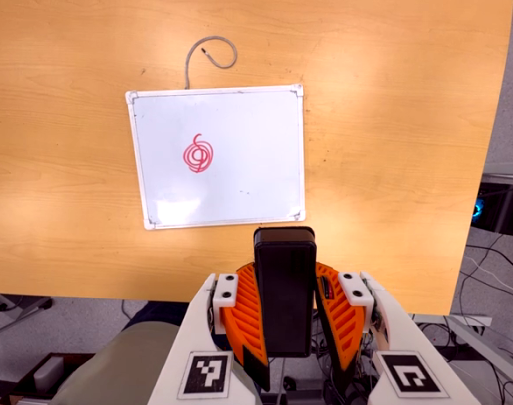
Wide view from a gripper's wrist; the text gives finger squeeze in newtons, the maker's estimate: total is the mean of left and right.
{"total": 11.5, "left": 9.3, "right": 13.8}